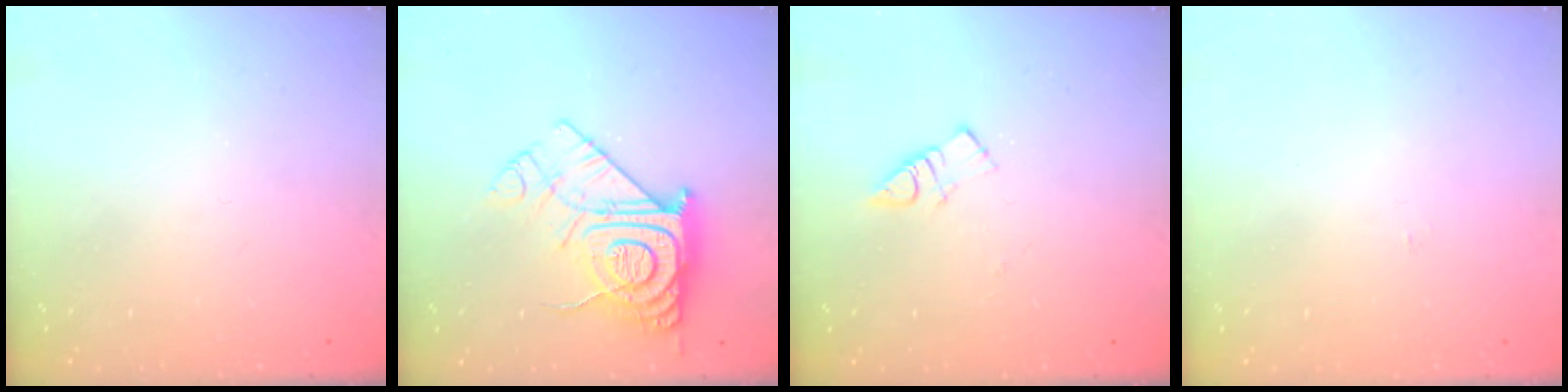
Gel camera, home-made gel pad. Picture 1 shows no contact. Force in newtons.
{"total": 14.8, "press": 14.7, "slide": 1.3}
{"total": 3.9, "press": 3.9, "slide": 0.5}
{"total": 2.2, "press": 2.2, "slide": 0.3}